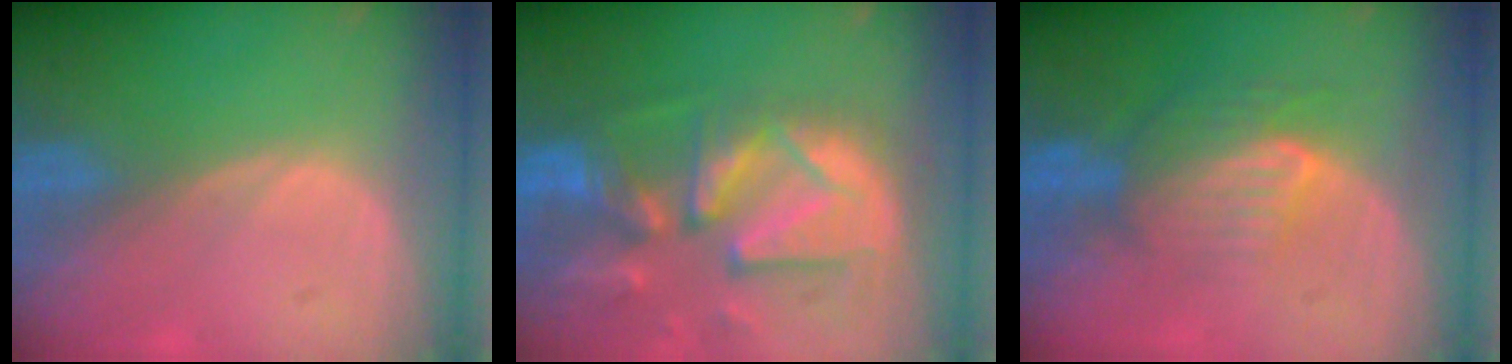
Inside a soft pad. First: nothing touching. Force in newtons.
{"total": 13.3, "press": 11.4, "slide": 6.9}
{"total": 7.6, "press": 7.2, "slide": 2.2}